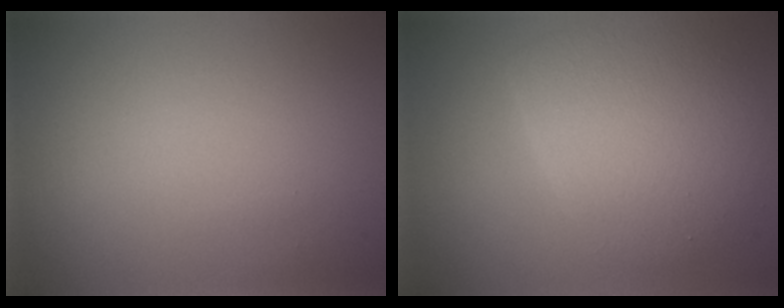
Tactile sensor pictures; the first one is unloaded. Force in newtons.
{"total": 6.4, "press": 6.4, "slide": 0.2}